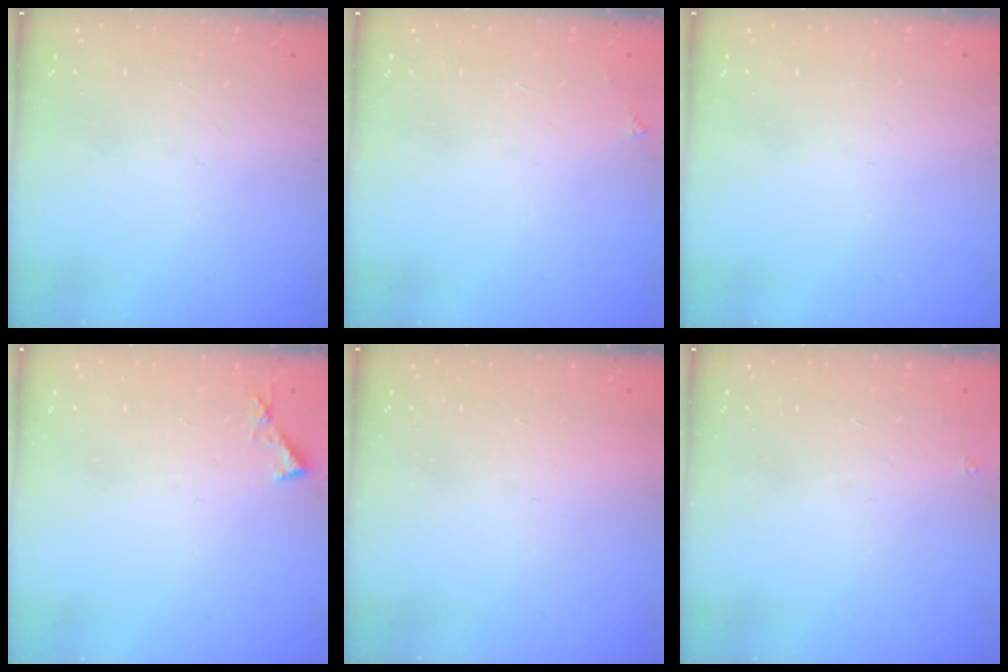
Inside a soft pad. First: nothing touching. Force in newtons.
{"total": 2.0, "press": 2.0, "slide": 0.3}
{"total": 0.0}
{"total": 3.6, "press": 3.6, "slide": 0.3}
{"total": 1.5, "press": 1.5, "slide": 0.1}
{"total": 1.6, "press": 1.5, "slide": 0.2}